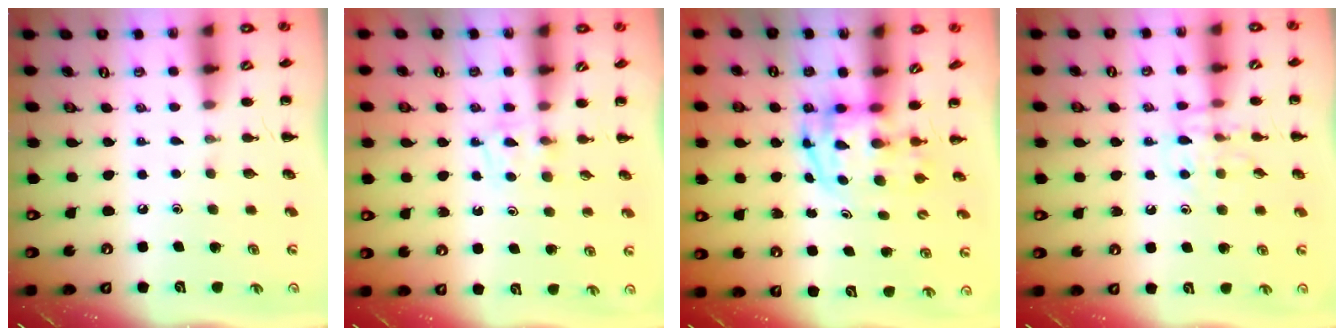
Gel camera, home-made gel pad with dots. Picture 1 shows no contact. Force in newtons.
{"total": 4.3, "press": 4.0, "slide": 1.6}
{"total": 3.8, "press": 3.8, "slide": 0.6}
{"total": 10.0, "press": 10.0, "slide": 0.8}